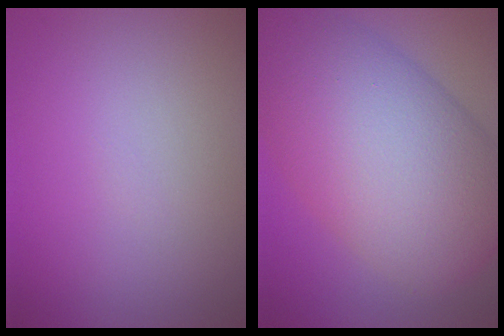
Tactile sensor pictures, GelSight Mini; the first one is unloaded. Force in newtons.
{"total": 12.7, "press": 12.7, "slide": 0.4}